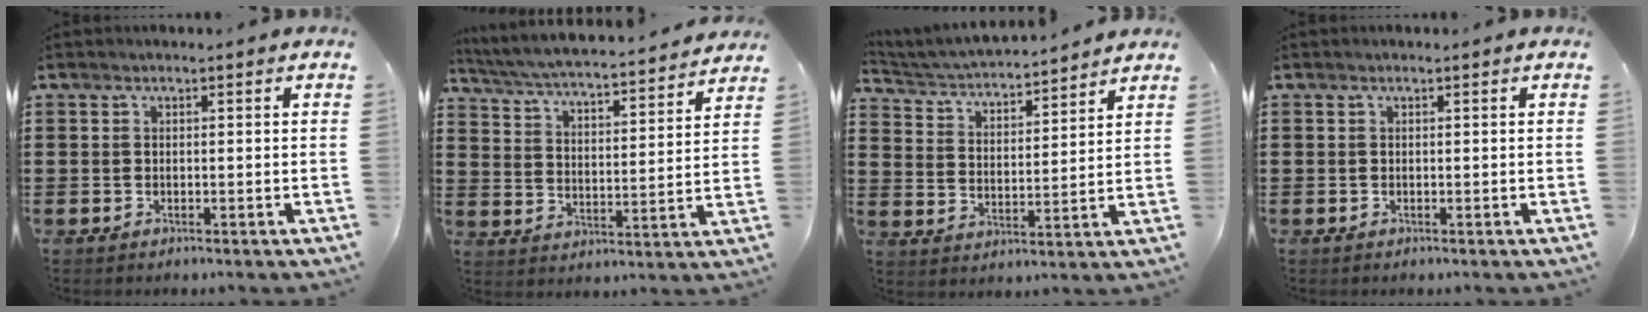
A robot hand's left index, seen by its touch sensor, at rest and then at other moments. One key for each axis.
{"total": 4.3, "fx": 4.1, "fy": -0.4, "fz": 1.1, "tx": -0.043, "ty": -0.038, "tz": 0.061}
{"total": 3.7, "fx": 3.7, "fy": -0.1, "fz": 0.6, "tx": -0.033, "ty": -0.032, "tz": 0.057}
{"total": 0.0}